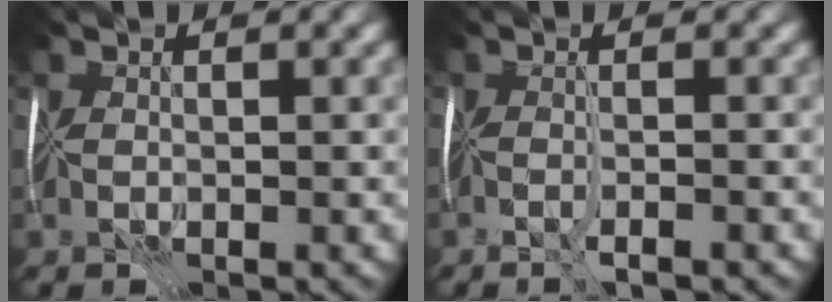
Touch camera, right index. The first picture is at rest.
{"total": 1.5, "force": [-1.3, -0.5, 0.7], "torque": [-0.012, -0.004, -0.026]}